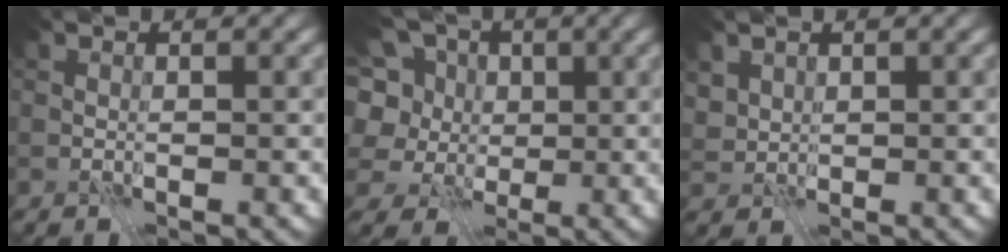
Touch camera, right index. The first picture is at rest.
{"total": 9.1, "force": [3.4, 6.9, 4.9], "torque": [-0.113, 0.029, 0.027]}
{"total": 1.7, "force": [1.3, 1.1, 0.4], "torque": [-0.017, -0.008, 0.039]}